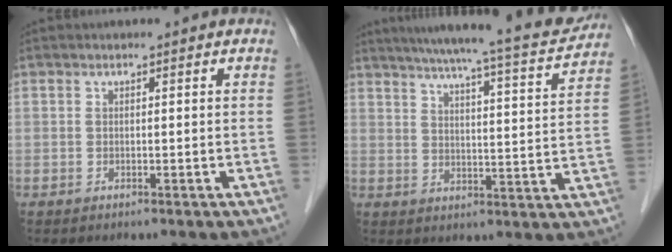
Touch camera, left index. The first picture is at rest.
{"total": 19.7, "force": [17.5, 1.3, 8.8], "torque": [-0.135, -0.021, 0.226]}